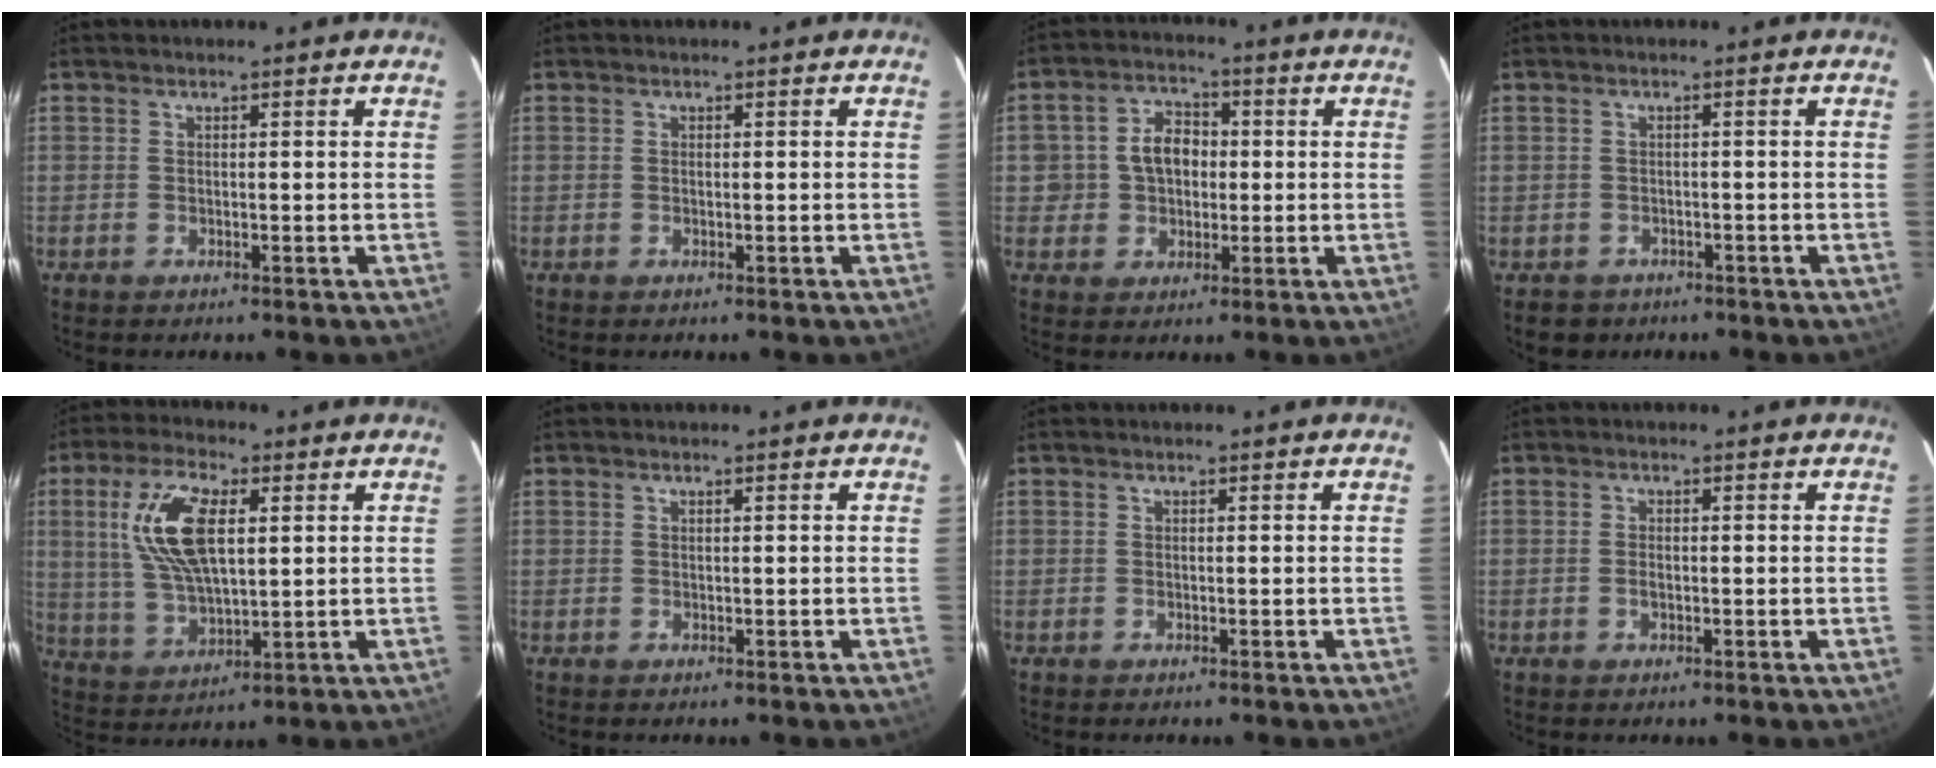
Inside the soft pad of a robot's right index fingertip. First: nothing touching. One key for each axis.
{"total": 0.0}
{"total": 7.1, "fx": 0.2, "fy": 6.1, "fz": 3.7, "tx": -0.069, "ty": 0.026, "tz": 0.009}
{"total": 3.2, "fx": -1.7, "fy": 2.6, "fz": 0.3, "tx": -0.008, "ty": 0.008, "tz": -0.021}
{"total": 13.9, "fx": 3.8, "fy": 6.0, "fz": 12.0, "tx": -0.239, "ty": 0.009, "tz": 0.082}
{"total": 0.0}
{"total": 0.0}
{"total": 1.4, "fx": -0.3, "fy": 0.8, "fz": 1.1, "tx": -0.022, "ty": 0.001, "tz": -0.006}